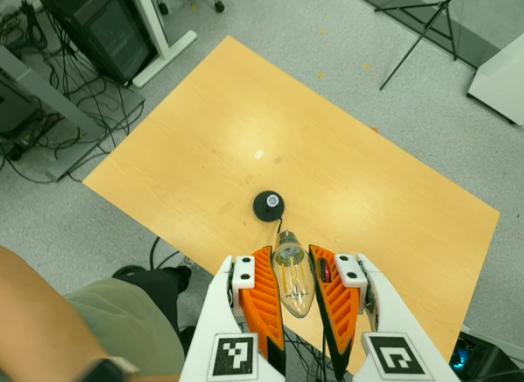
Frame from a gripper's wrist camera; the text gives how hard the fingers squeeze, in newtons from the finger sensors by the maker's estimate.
{"total": 21.2, "left": 24.1, "right": 18.3}